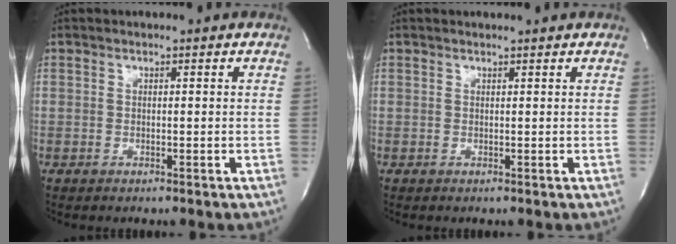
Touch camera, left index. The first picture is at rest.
{"total": 1.2, "force": [1.2, -0.2, 0.2], "torque": [-0.007, 0.002, 0.016]}